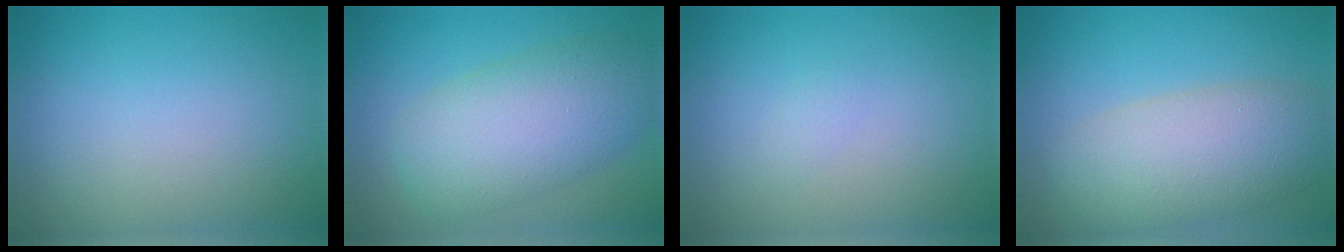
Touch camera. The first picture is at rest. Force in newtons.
{"total": 7.9, "press": 7.9, "slide": 0.2}
{"total": 0.6, "press": 0.6, "slide": 0.1}
{"total": 7.3, "press": 7.3, "slide": 0.5}